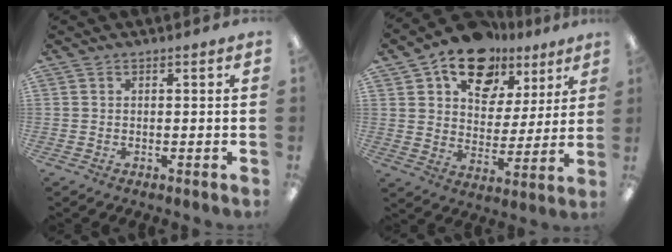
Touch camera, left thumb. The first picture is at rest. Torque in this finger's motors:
{"motor_torque": [0.48, 0.74, 1.86, -0.92, 0.13]}